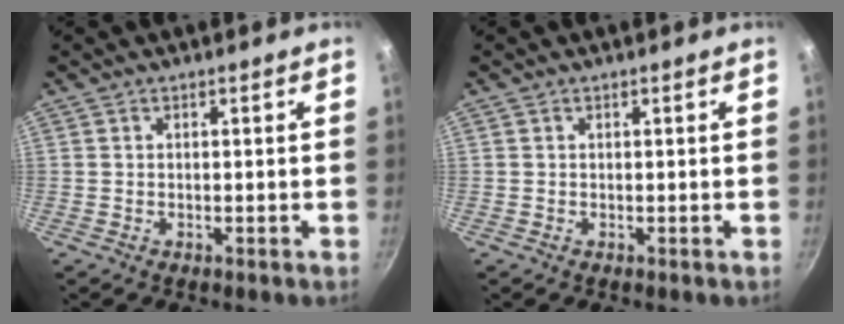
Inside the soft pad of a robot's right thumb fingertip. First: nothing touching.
{"total": 0.0}